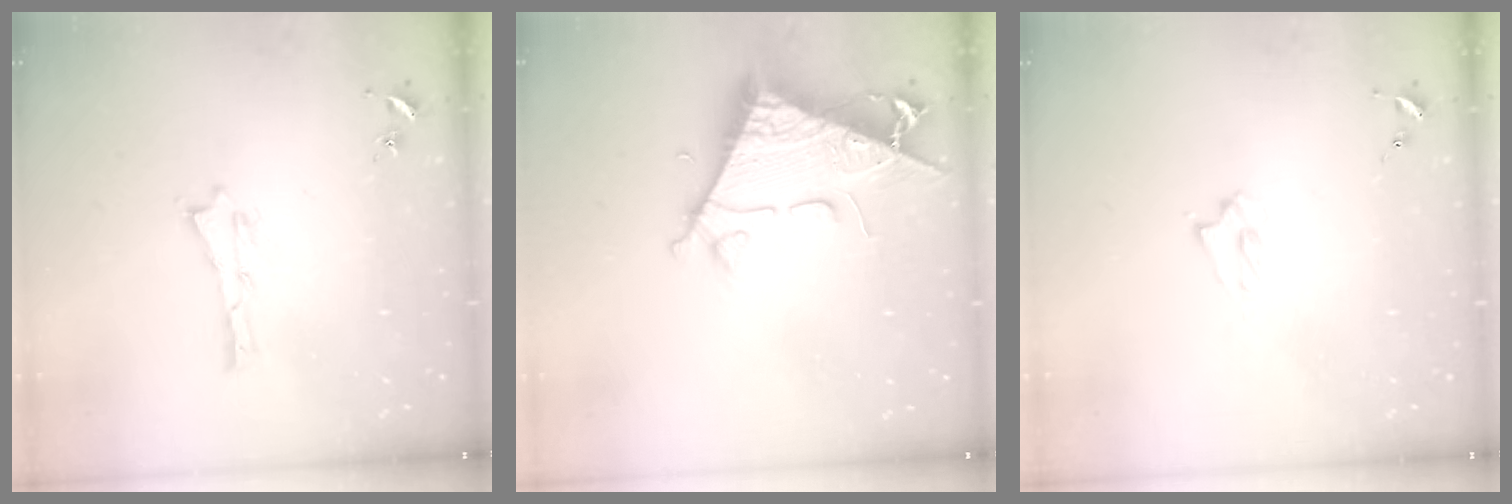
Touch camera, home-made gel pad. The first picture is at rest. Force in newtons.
{"total": 8.8, "press": 8.8, "slide": 1.1}
{"total": 1.4, "press": 1.3, "slide": 0.3}